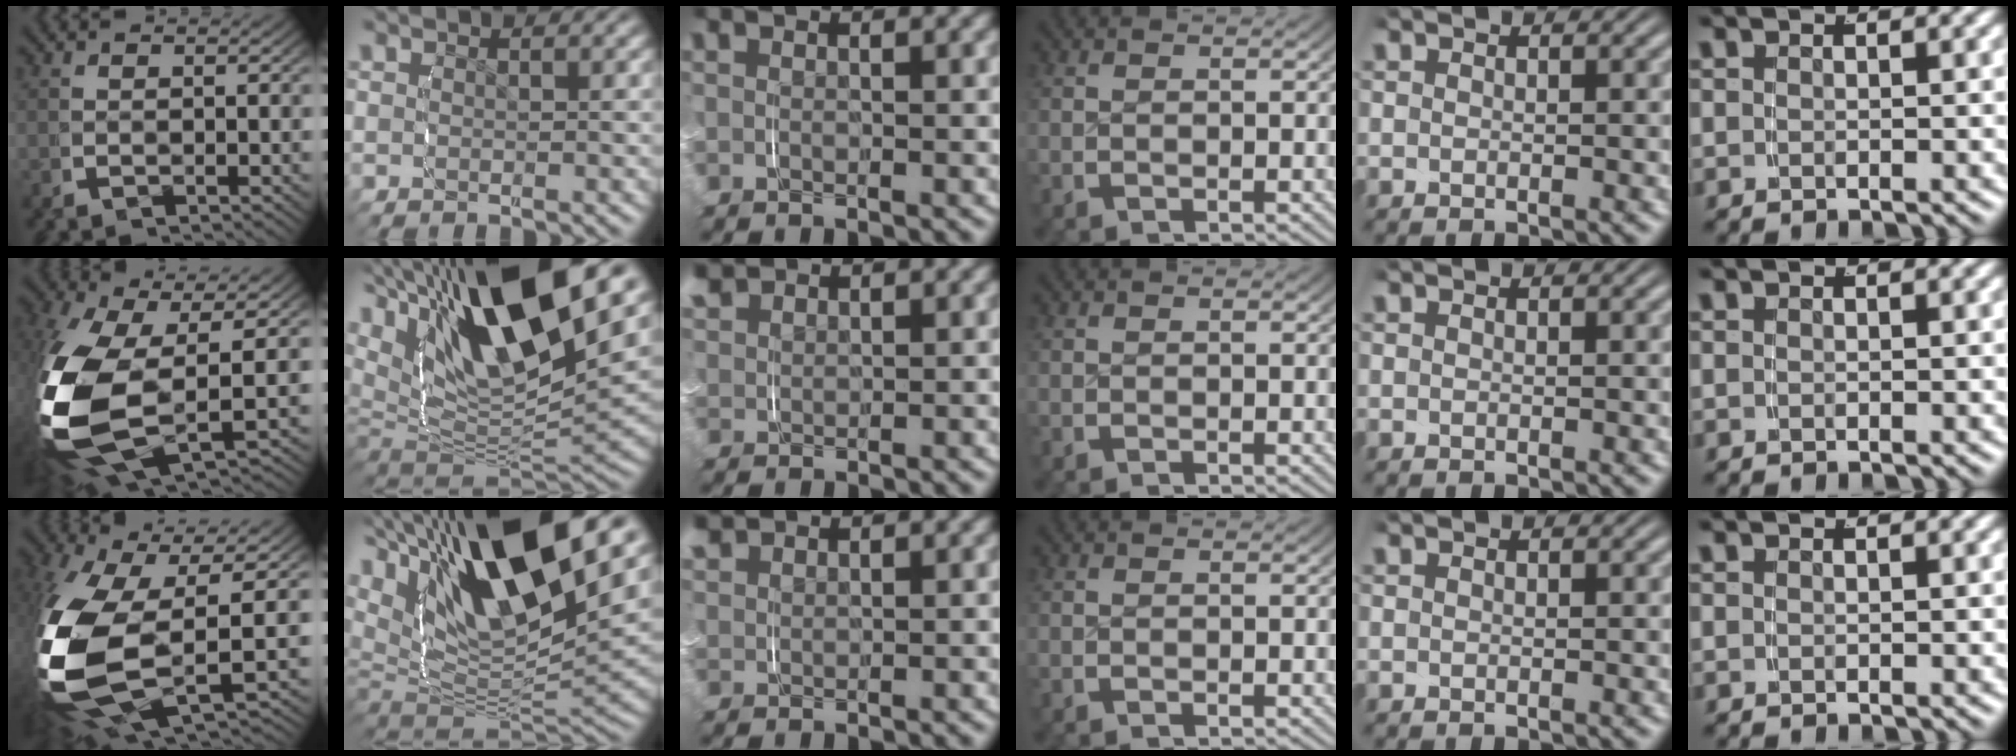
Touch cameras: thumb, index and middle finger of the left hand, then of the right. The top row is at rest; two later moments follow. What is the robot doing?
{"motion": "grasp_and_lifting", "object": "knife"}